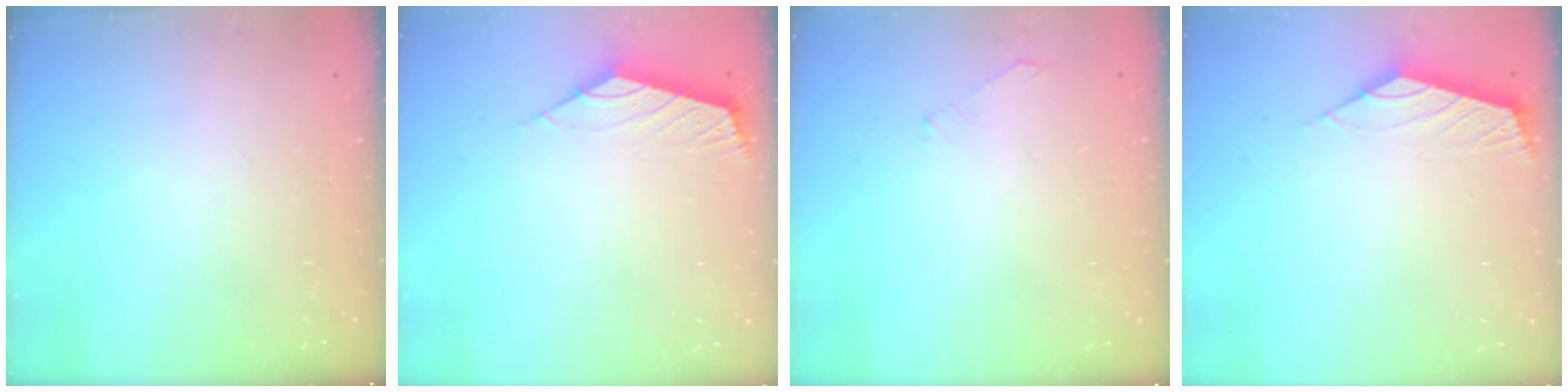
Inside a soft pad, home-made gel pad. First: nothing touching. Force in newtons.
{"total": 2.7, "press": 2.6, "slide": 0.7}
{"total": 1.8, "press": 1.8, "slide": 0.4}
{"total": 2.4, "press": 2.3, "slide": 0.6}